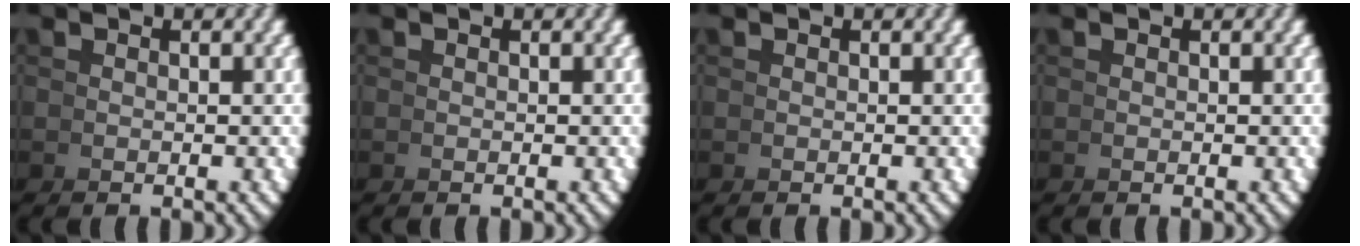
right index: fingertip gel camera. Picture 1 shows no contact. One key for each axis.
{"total": 0.0}
{"total": 0.0}
{"total": 0.0}